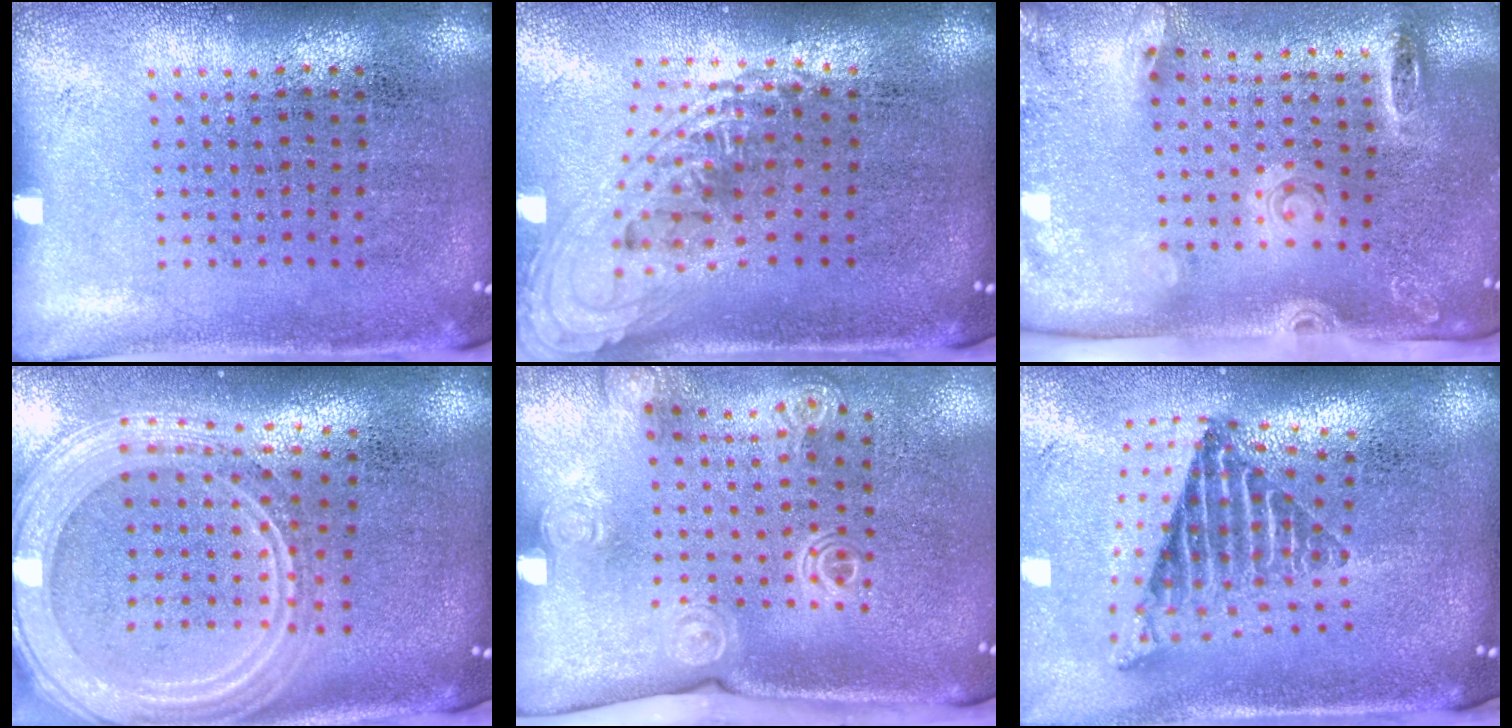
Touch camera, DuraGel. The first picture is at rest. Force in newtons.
{"total": 2.0, "press": 1.5, "slide": 1.3}
{"total": 2.7, "press": 1.9, "slide": 1.9}
{"total": 3.2, "press": 2.6, "slide": 1.9}
{"total": 2.0, "press": 1.6, "slide": 1.2}
{"total": 2.6, "press": 1.7, "slide": 1.9}